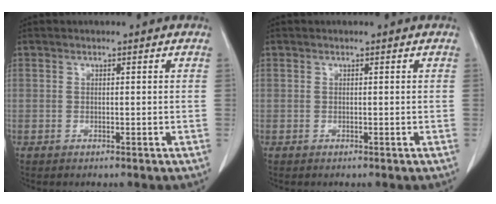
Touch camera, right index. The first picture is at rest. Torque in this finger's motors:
{"motor_torque": [0.00, 0.00, 0.00, 0.00]}